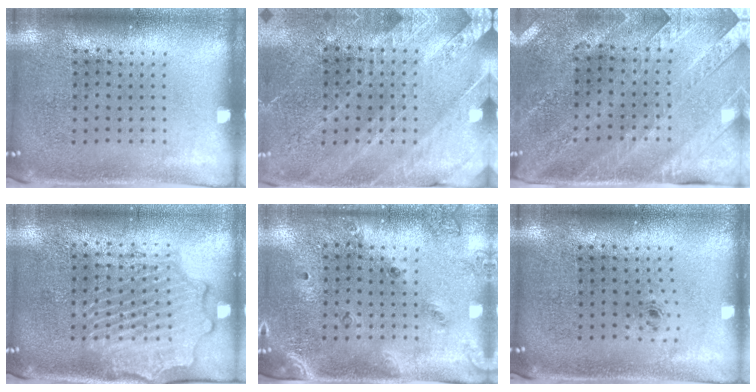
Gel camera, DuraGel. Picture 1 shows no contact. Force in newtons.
{"total": 2.7, "press": 2.7, "slide": 0.5}
{"total": 2.7, "press": 2.4, "slide": 1.2}
{"total": 2.3, "press": 2.2, "slide": 0.5}
{"total": 1.5, "press": 1.3, "slide": 0.7}
{"total": 0.7, "press": 0.3, "slide": 0.6}